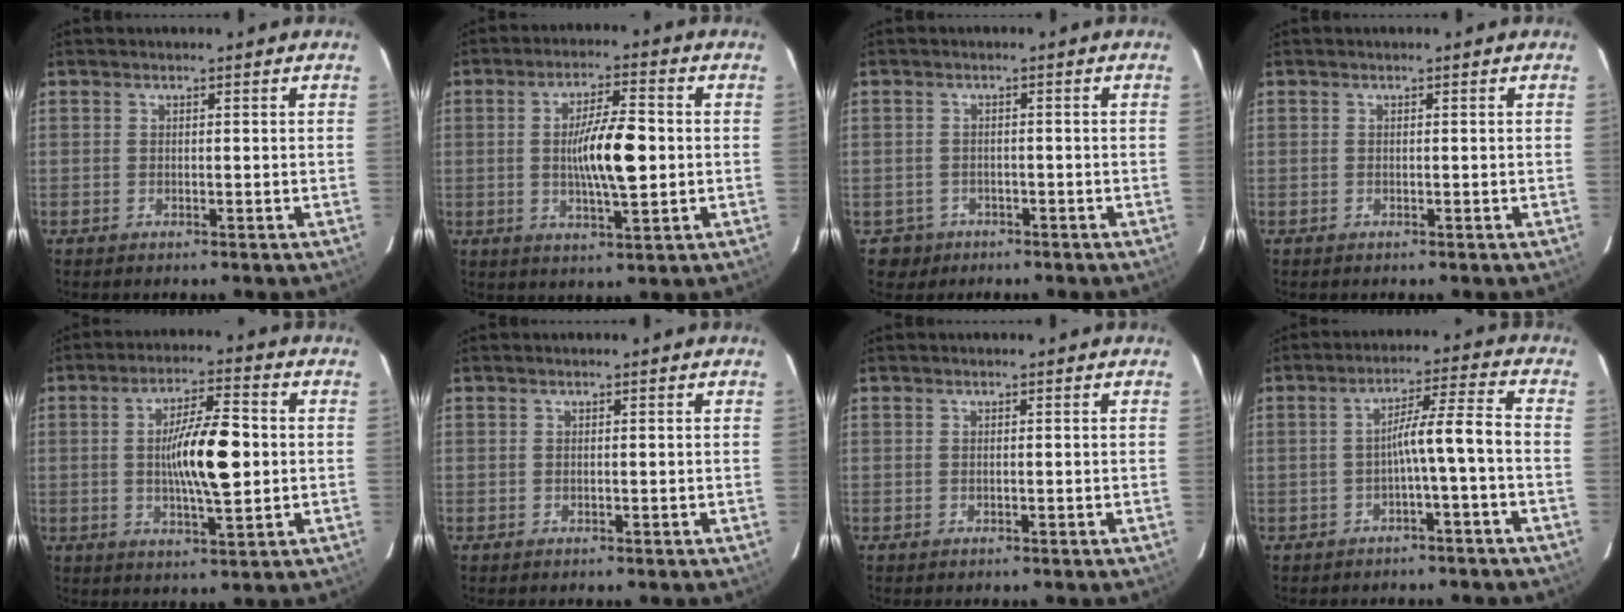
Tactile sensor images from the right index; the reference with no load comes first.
{"total": 9.4, "force": [-0.2, 1.6, 9.2], "torque": [-0.164, 0.004, -0.004]}
{"total": 3.2, "force": [-1.5, 2.7, -0.5], "torque": [0.007, 0.011, -0.025]}
{"total": 0.0}
{"total": 10.9, "force": [0.0, 2.0, 10.7], "torque": [-0.187, 0.006, -0.001]}
{"total": 0.0}
{"total": 0.0}
{"total": 6.2, "force": [-1.7, -0.6, 5.9], "torque": [-0.090, 0.025, -0.023]}